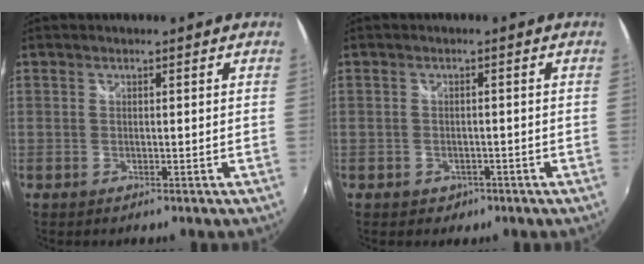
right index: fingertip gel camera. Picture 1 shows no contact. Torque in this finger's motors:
{"motor_torque": [0.31, -0.26, 0.10, -0.01]}